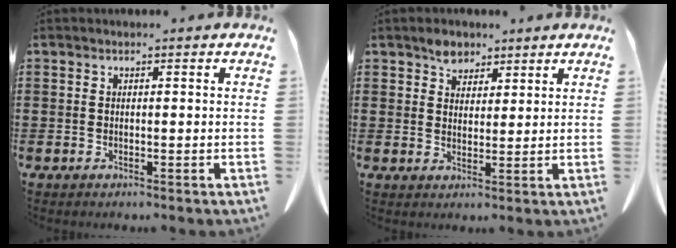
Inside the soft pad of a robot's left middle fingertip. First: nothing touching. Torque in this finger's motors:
{"motor_torque": [0.27, 0.25, 0.02, 0.03]}